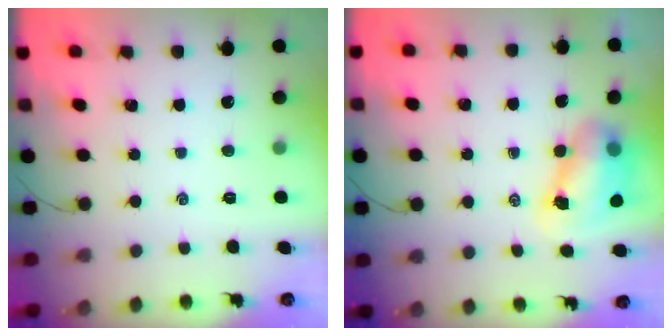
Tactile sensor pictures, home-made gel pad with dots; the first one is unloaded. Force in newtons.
{"total": 8.0, "press": 7.8, "slide": 1.7}